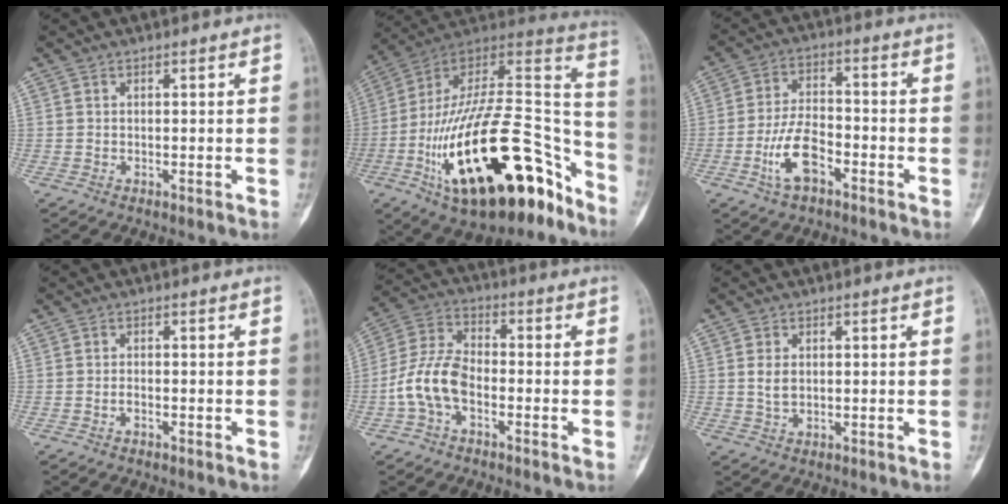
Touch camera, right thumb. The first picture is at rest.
{"total": 34.3, "force": [-16.9, 15.1, 25.8], "torque": [-0.375, 0.083, -0.270]}
{"total": 9.3, "force": [-4.2, 4.7, 6.8], "torque": [-0.127, 0.028, -0.079]}
{"total": 1.1, "force": [-0.6, 0.6, 0.7], "torque": [-0.015, 0.005, -0.012]}
{"total": 10.0, "force": [-3.2, 6.0, 7.3], "torque": [-0.151, 0.034, -0.070]}
{"total": 2.8, "force": [0.3, 1.9, 2.1], "torque": [-0.032, -0.001, 0.008]}